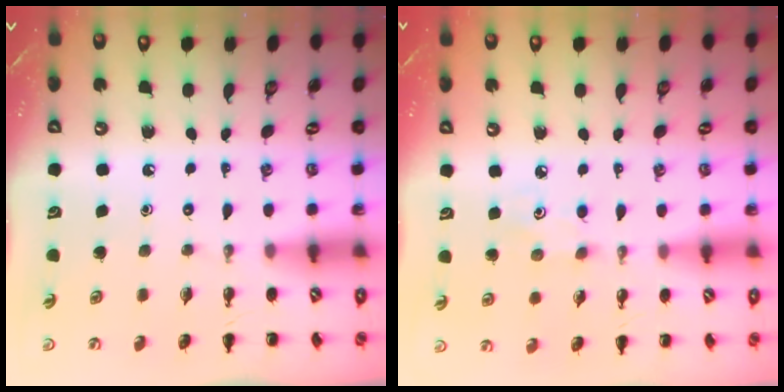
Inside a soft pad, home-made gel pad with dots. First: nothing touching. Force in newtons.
{"total": 2.6, "press": 2.5, "slide": 0.8}